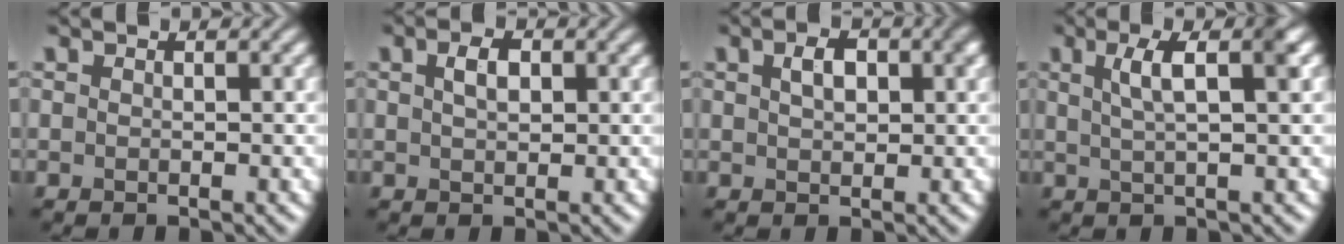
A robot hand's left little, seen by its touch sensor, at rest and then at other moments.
{"total": 2.1, "force": [0.7, 1.1, 1.6], "torque": [-0.031, 0.004, 0.012]}
{"total": 3.0, "force": [0.9, 1.6, 2.3], "torque": [-0.040, 0.005, 0.016]}
{"total": 4.5, "force": [1.5, 1.1, 4.1], "torque": [-0.060, 0.009, 0.021]}